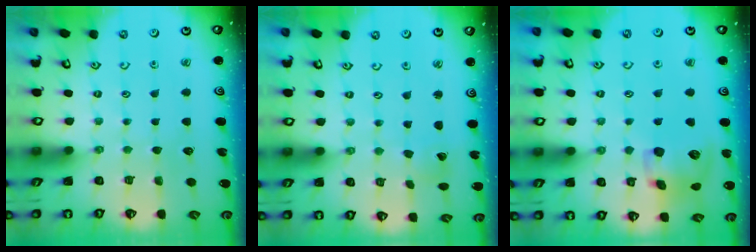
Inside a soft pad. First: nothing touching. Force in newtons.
{"total": 1.0, "press": 1.0, "slide": 0.1}
{"total": 13.4, "press": 13.2, "slide": 2.0}